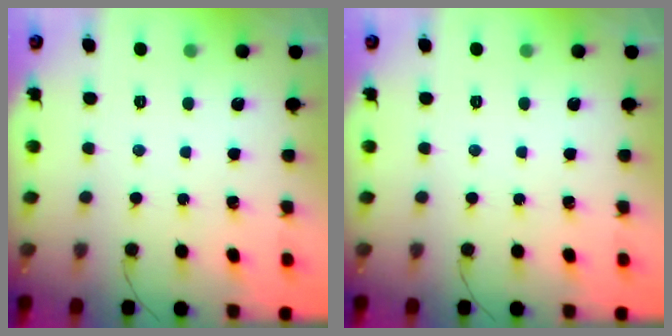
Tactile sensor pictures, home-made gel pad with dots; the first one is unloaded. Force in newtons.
{"total": 0.0}